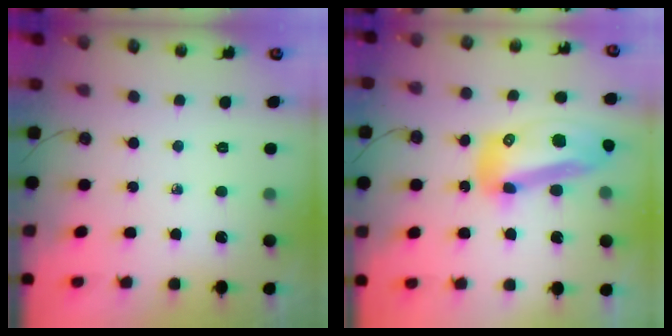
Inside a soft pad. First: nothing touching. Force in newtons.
{"total": 16.2, "press": 16.1, "slide": 1.9}